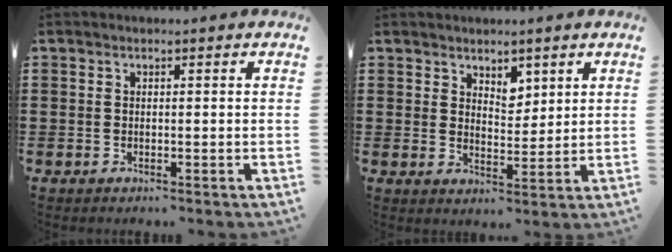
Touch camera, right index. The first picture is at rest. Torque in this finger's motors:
{"motor_torque": [0.13, 0.47, 0.10, 0.00]}